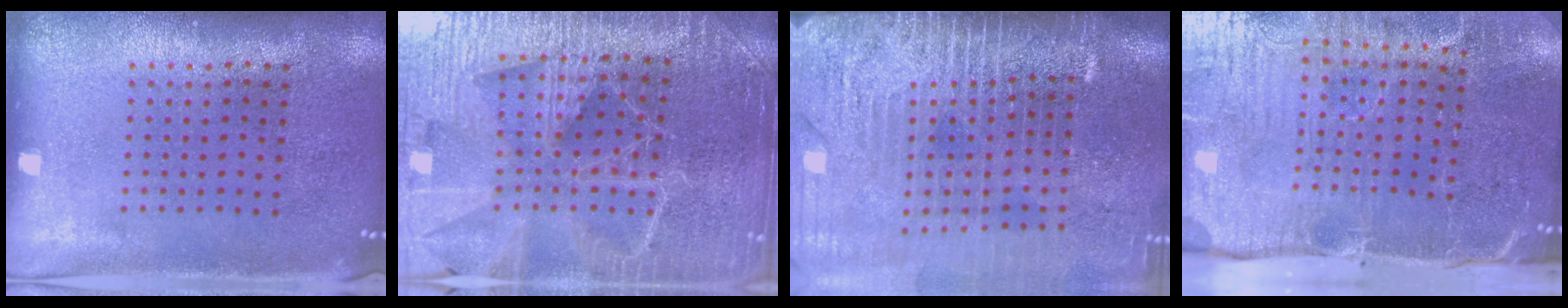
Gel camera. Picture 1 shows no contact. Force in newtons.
{"total": 4.9, "press": 4.5, "slide": 1.8}
{"total": 4.5, "press": 3.8, "slide": 2.4}
{"total": 5.4, "press": 4.4, "slide": 3.2}